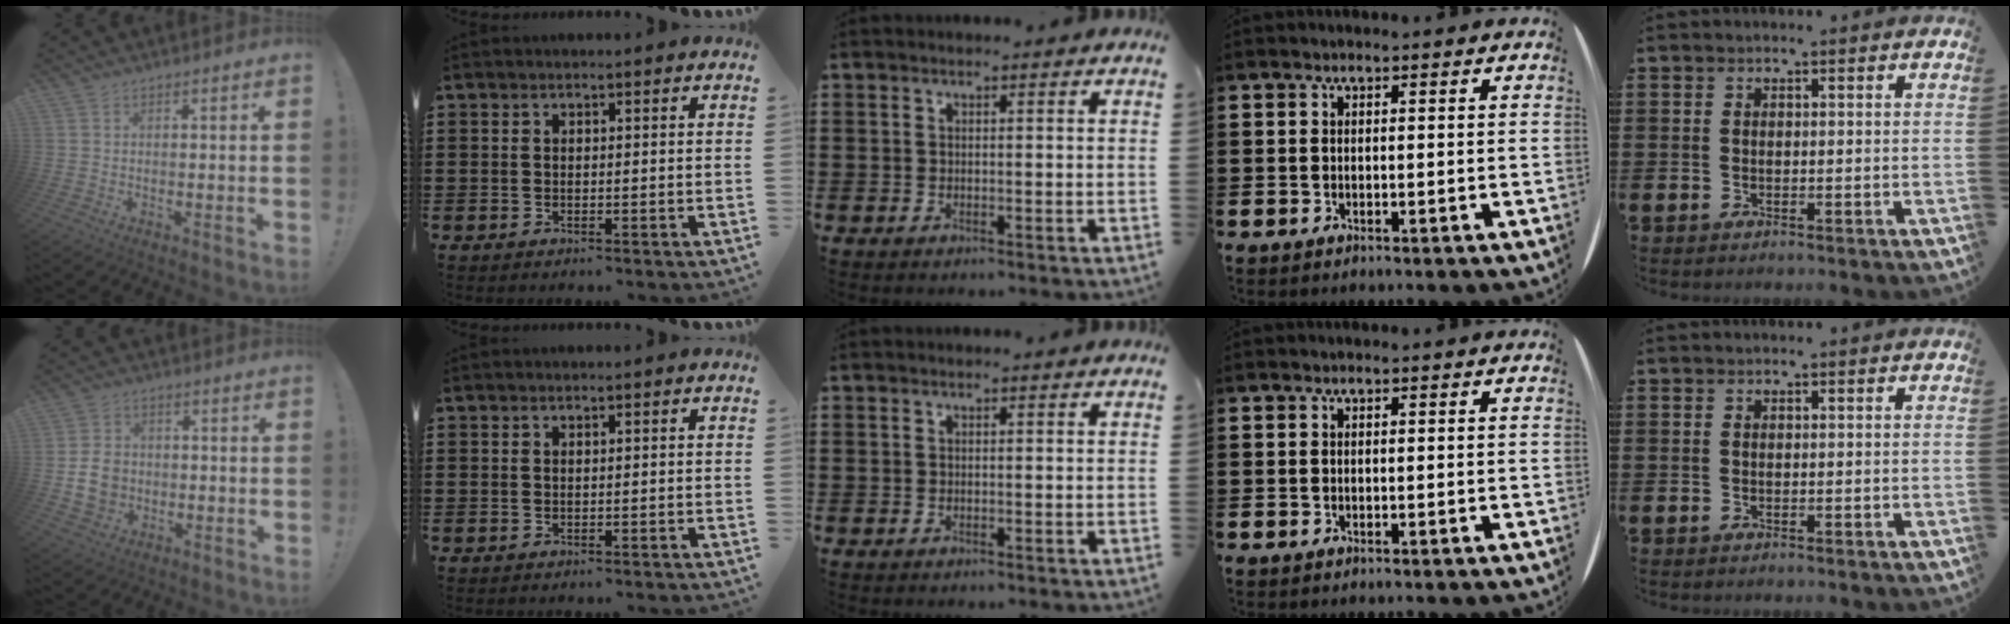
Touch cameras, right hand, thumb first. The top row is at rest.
{"thumb": {"total": 8.1, "force": [-1.2, 7.1, 3.8], "torque": [-0.070, 0.015, -0.017]}}